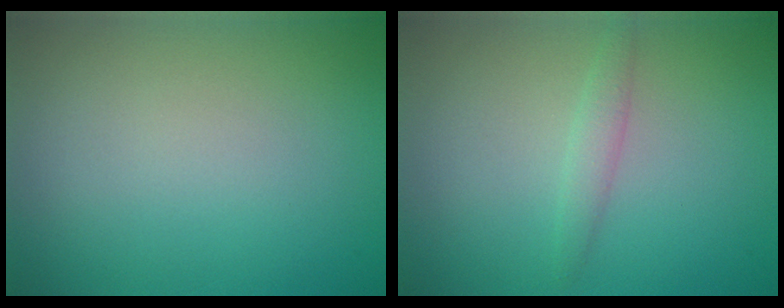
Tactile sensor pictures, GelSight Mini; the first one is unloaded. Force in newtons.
{"total": 1.4, "press": 1.4, "slide": 0.1}